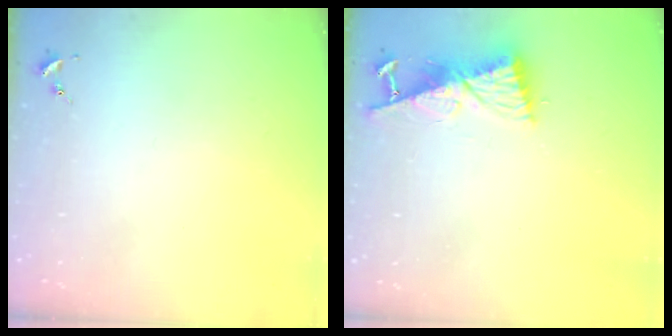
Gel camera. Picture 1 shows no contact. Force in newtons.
{"total": 10.5, "press": 10.4, "slide": 1.2}